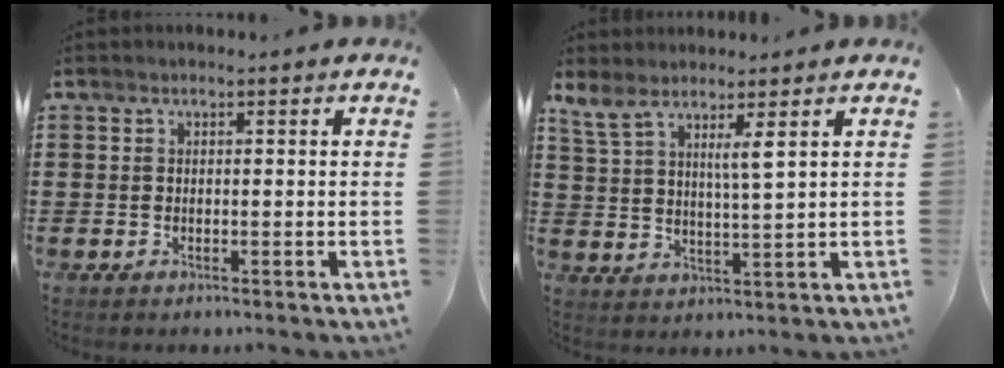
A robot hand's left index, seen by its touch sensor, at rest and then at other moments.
{"total": 5.1, "force": [3.6, 0.6, 3.5], "torque": [-0.082, -0.008, 0.061]}